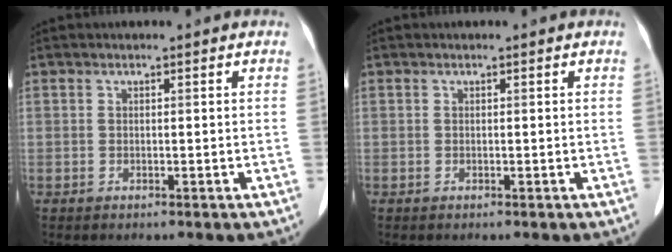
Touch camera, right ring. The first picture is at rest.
{"total": 0.0}